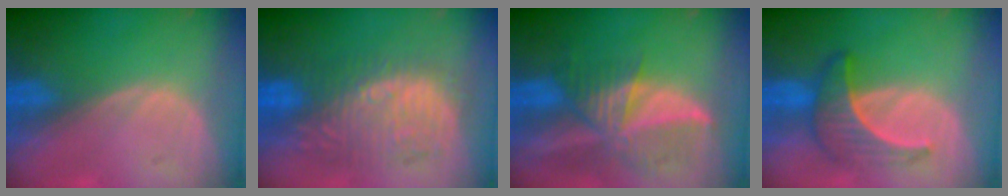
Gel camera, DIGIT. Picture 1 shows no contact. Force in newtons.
{"total": 10.0, "press": 9.9, "slide": 1.7}
{"total": 9.5, "press": 8.3, "slide": 4.6}
{"total": 6.2, "press": 6.0, "slide": 1.8}